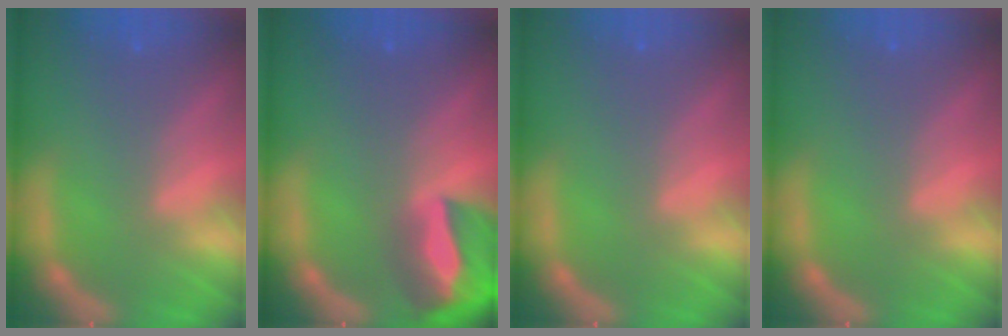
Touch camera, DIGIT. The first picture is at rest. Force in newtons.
{"total": 9.4}
{"total": 0.0}
{"total": 0.0}